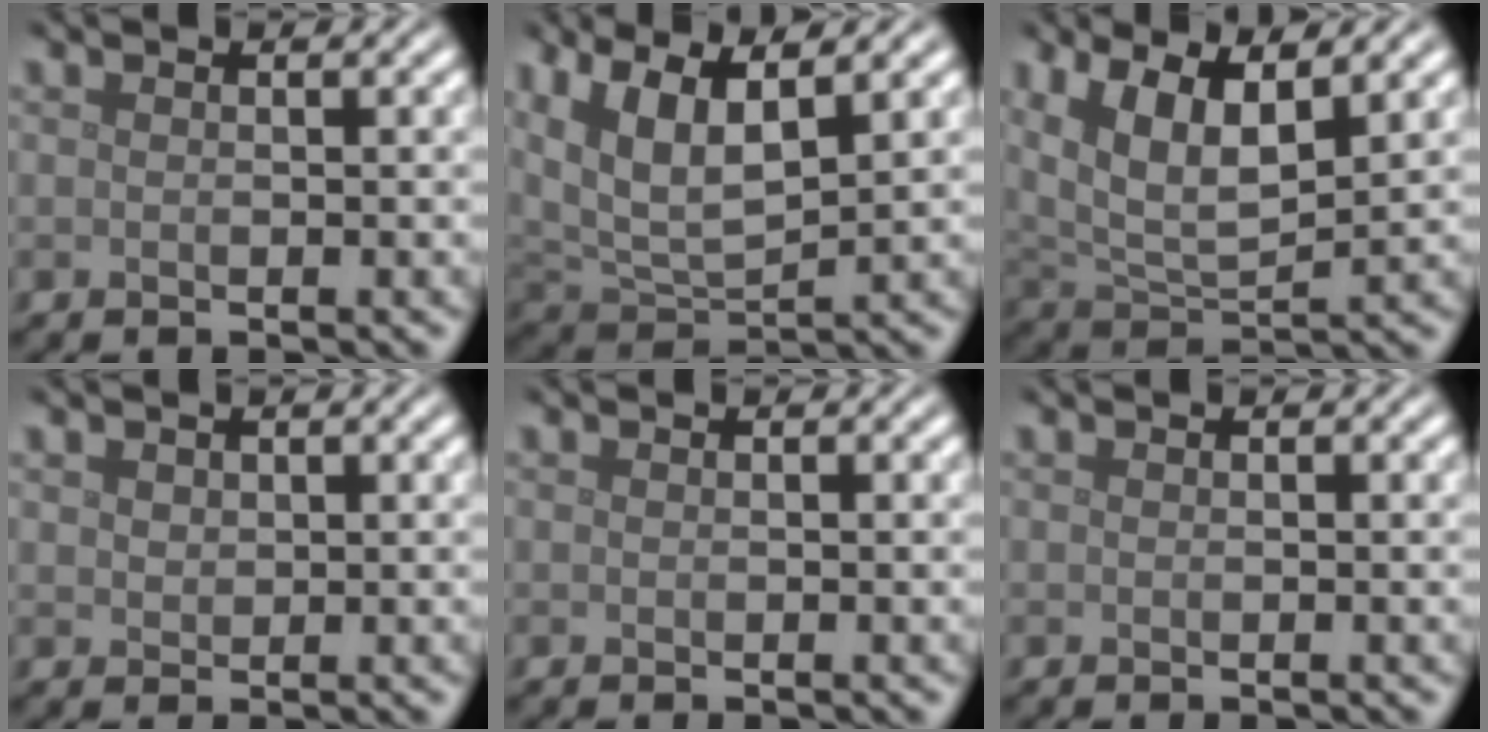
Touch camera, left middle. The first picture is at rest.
{"total": 6.7, "force": [3.1, 3.0, 5.1], "torque": [-0.120, 0.003, 0.060]}
{"total": 7.8, "force": [3.4, 3.6, 6.0], "torque": [-0.122, 0.004, 0.057]}
{"total": 1.0, "force": [0.7, 0.7, 0.3], "torque": [-0.006, -0.001, 0.015]}
{"total": 0.0}
{"total": 0.0}